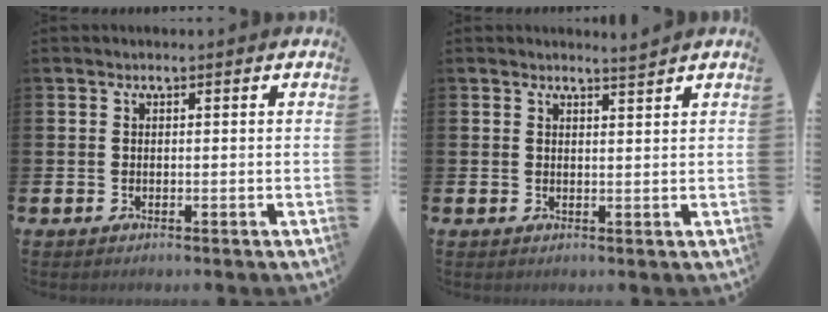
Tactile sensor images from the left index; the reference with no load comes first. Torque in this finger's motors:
{"motor_torque": [-0.05, 0.06, -0.08, 0.01]}